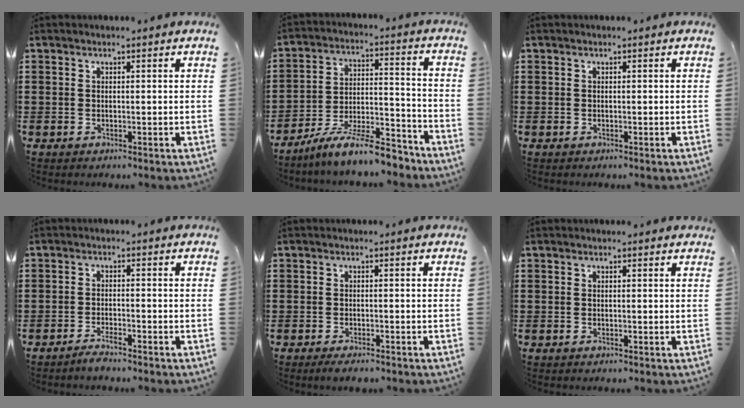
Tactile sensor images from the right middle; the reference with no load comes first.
{"total": 10.6, "force": [-9.2, 0.9, 5.0], "torque": [-0.088, 0.021, -0.177]}
{"total": 0.0}
{"total": 1.7, "force": [-1.6, 0.0, 0.6], "torque": [-0.013, -0.001, -0.029]}
{"total": 1.3, "force": [-1.2, 0.1, 0.6], "torque": [-0.013, -0.003, -0.021]}
{"total": 0.0}